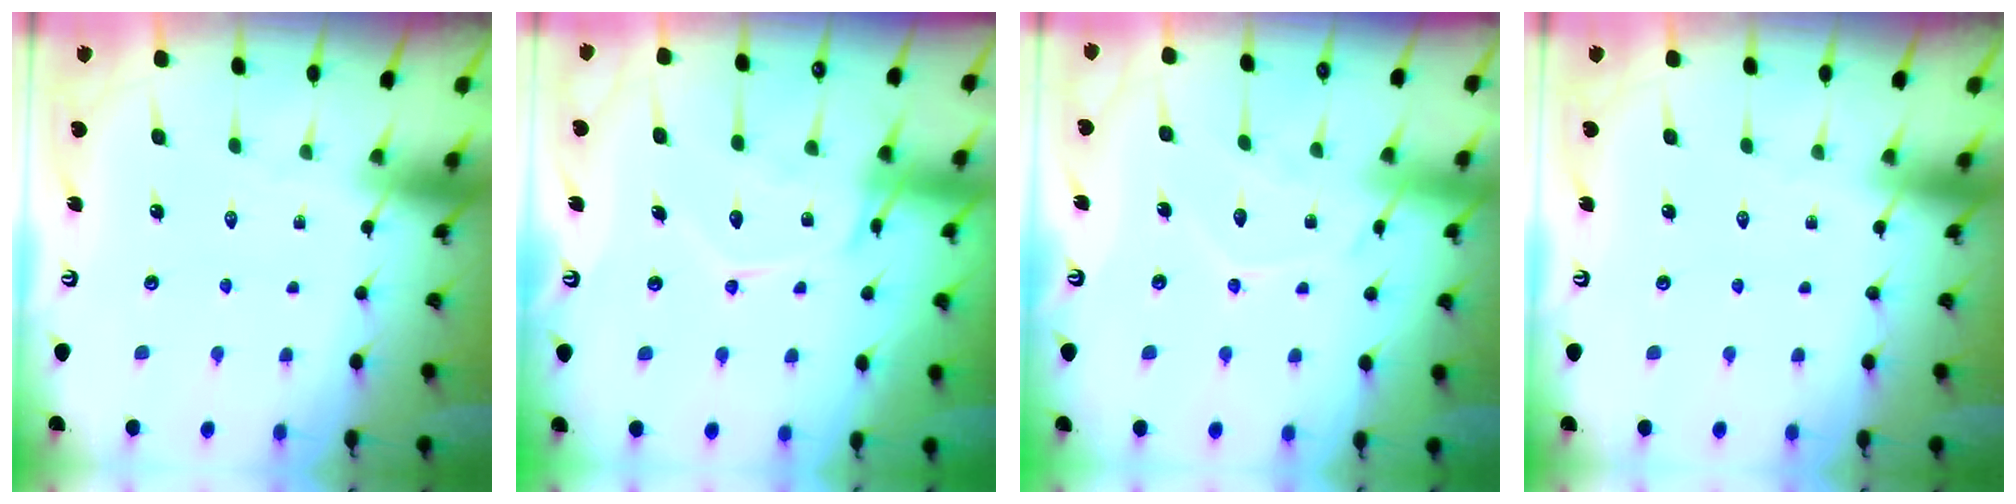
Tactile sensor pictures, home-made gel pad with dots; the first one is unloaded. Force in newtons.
{"total": 15.6, "press": 15.5, "slide": 1.2}
{"total": 10.8, "press": 10.8, "slide": 0.8}
{"total": 0.0}